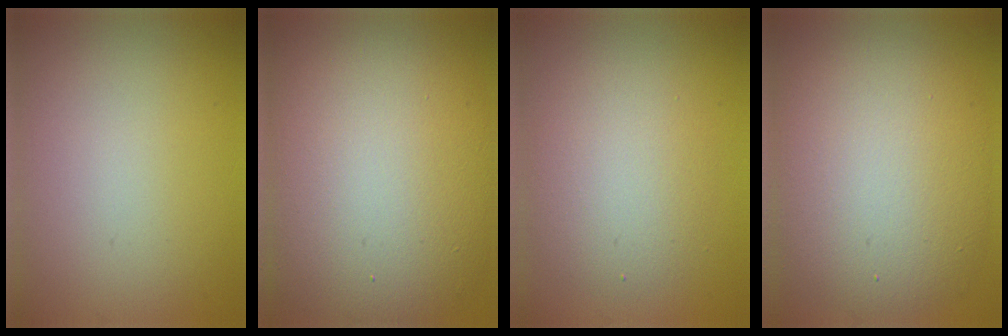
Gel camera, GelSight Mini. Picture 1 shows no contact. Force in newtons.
{"total": 14.5, "press": 14.5, "slide": 1.0}
{"total": 3.9, "press": 3.9, "slide": 0.2}
{"total": 10.2, "press": 10.1, "slide": 0.9}